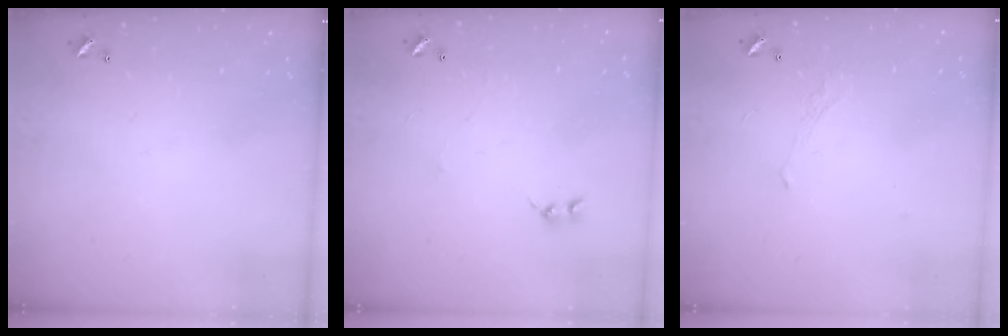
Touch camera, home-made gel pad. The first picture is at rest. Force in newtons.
{"total": 0.0}
{"total": 0.7, "press": 0.4, "slide": 0.6}